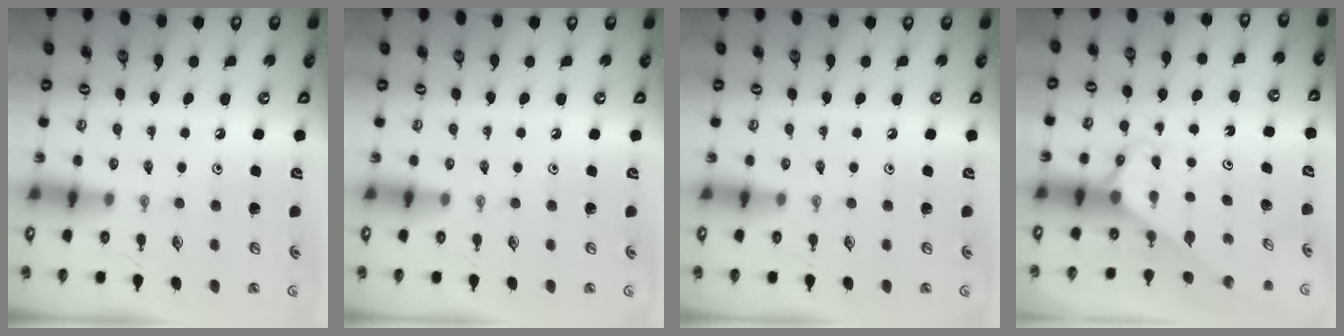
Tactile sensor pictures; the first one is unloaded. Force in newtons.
{"total": 0.0}
{"total": 0.0}
{"total": 2.7, "press": 2.7, "slide": 0.2}